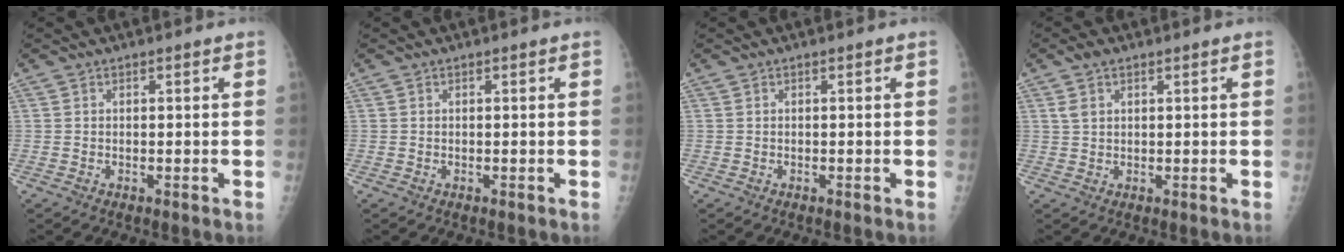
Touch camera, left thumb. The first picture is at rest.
{"total": 0.0}
{"total": 0.0}
{"total": 3.0, "force": [1.6, 1.8, 1.7], "torque": [-0.031, 0.000, 0.039]}